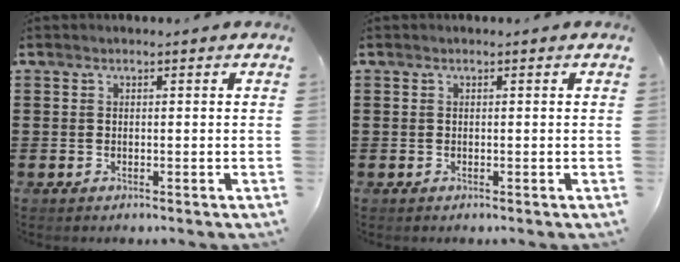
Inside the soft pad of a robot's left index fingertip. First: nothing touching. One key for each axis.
{"total": 0.0}